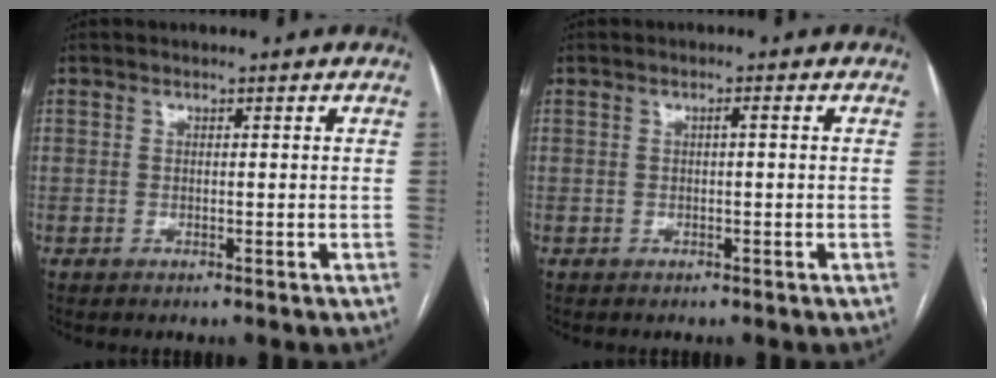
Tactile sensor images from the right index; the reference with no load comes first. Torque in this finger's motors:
{"motor_torque": [0.20, 0.05, 0.04, 0.01]}